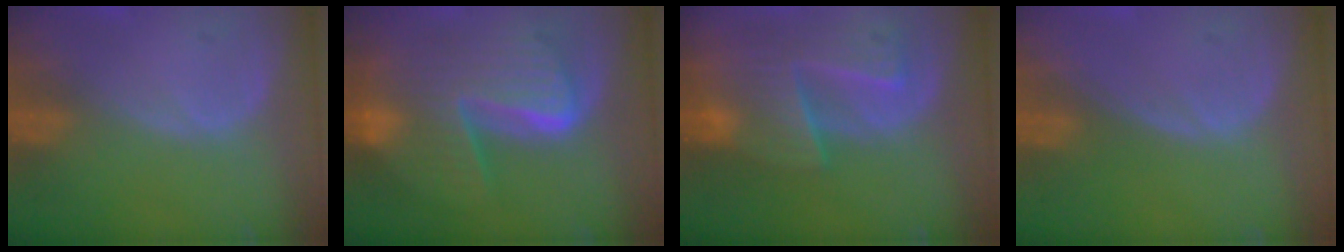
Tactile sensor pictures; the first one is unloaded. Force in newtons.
{"total": 10.4, "press": 10.4, "slide": 1.0}
{"total": 9.1, "press": 8.2, "slide": 3.9}
{"total": 0.0}